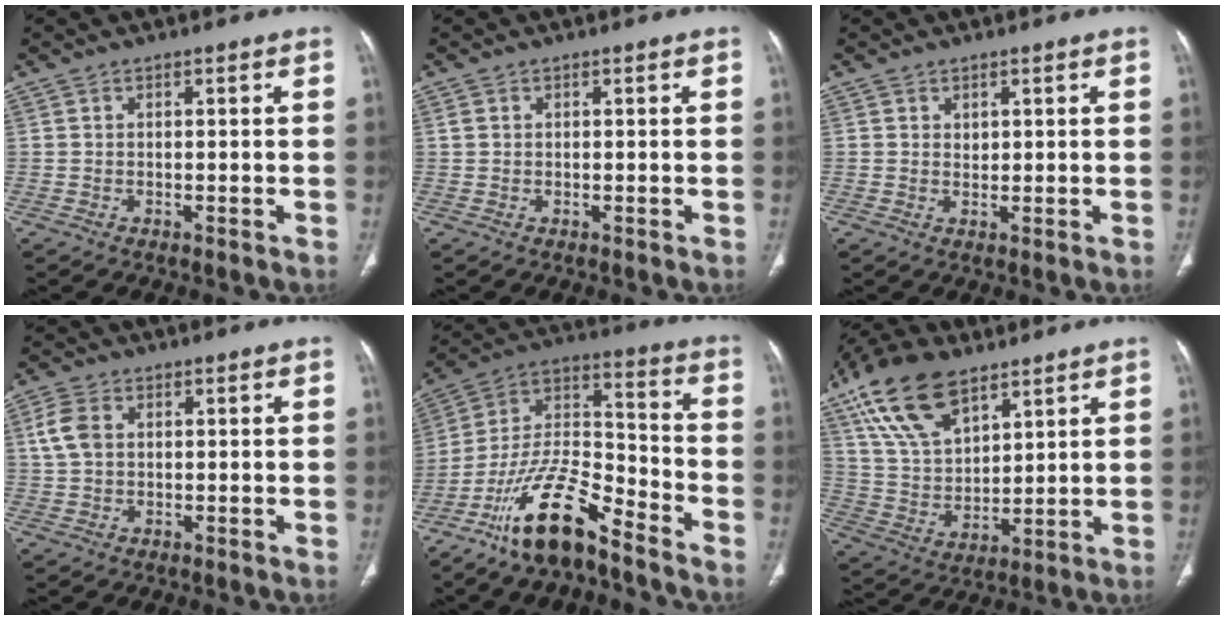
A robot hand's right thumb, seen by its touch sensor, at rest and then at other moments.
{"total": 0.7, "force": [0.1, 0.6, 0.3], "torque": [-0.004, 0.005, 0.003]}
{"total": 1.3, "force": [0.7, 1.0, 0.3], "torque": [0.011, -0.003, 0.010]}
{"total": 4.9, "force": [0.9, 3.4, 3.4], "torque": [-0.079, 0.008, 0.018]}
{"total": 16.5, "force": [-11.7, 5.0, 10.5], "torque": [-0.182, 0.079, -0.218]}
{"total": 17.3, "force": [10.4, 8.8, 10.6], "torque": [-0.181, -0.026, 0.203]}